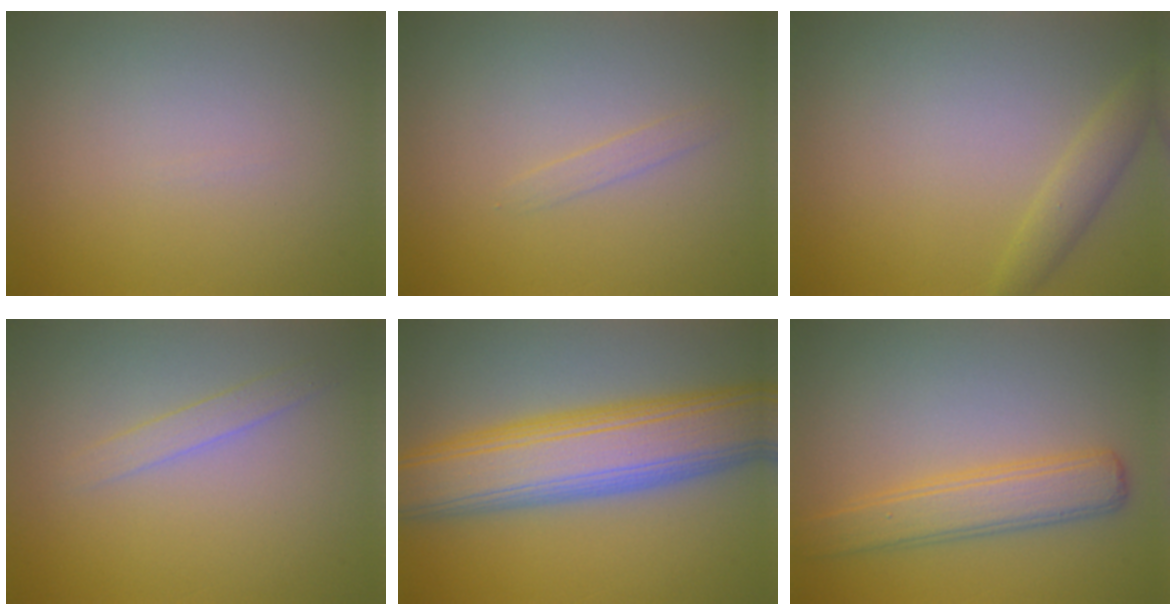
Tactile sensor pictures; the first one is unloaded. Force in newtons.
{"total": 0.8, "press": 0.8, "slide": 0.1}
{"total": 1.9, "press": 1.9, "slide": 0.1}
{"total": 1.4, "press": 1.3, "slide": 0.1}
{"total": 10.3, "press": 10.2, "slide": 0.7}
{"total": 4.0, "press": 4.0, "slide": 0.0}